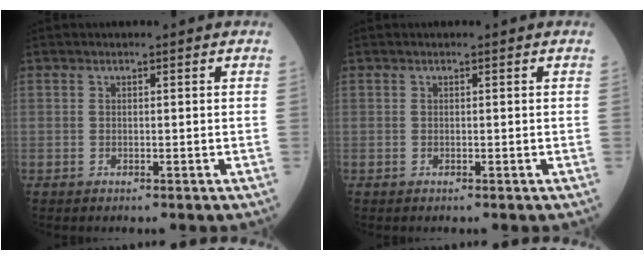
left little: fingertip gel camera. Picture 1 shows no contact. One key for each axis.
{"total": 0.0}